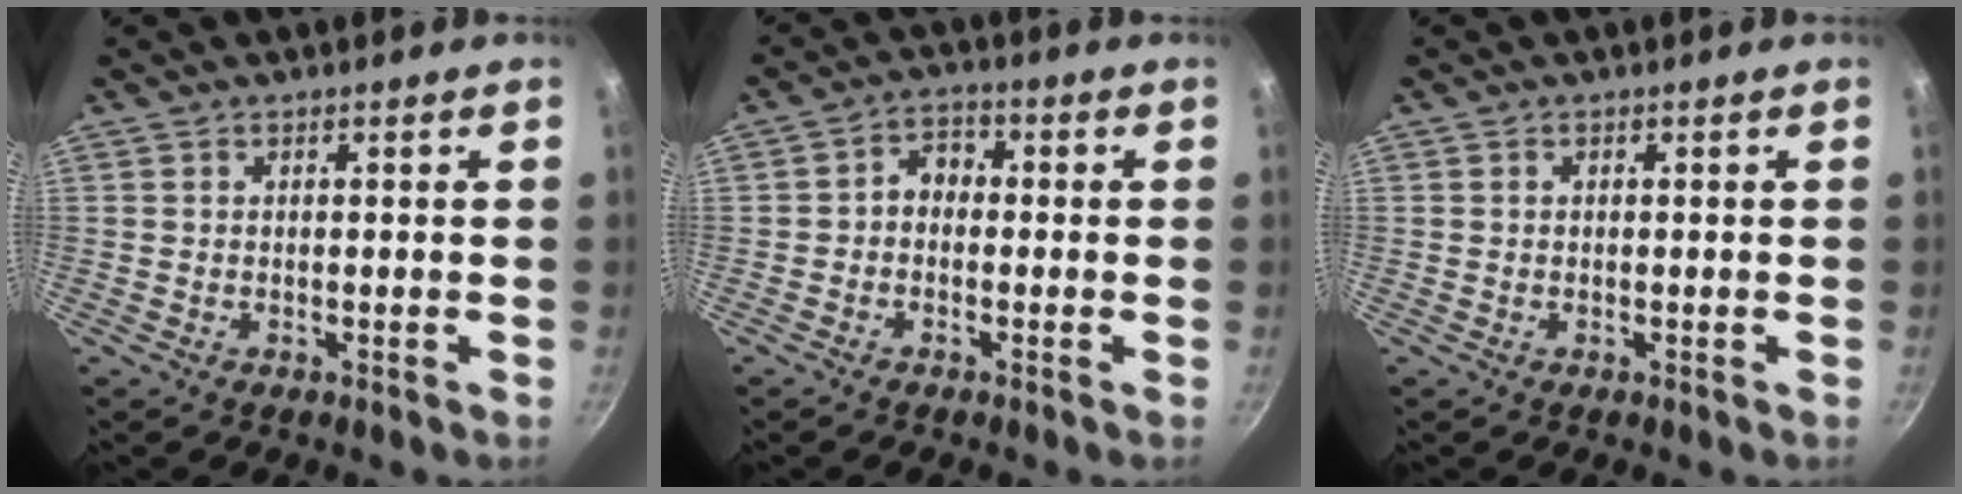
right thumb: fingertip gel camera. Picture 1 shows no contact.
{"total": 3.9, "force": [-0.7, 3.0, 2.3], "torque": [-0.023, 0.020, -0.025]}
{"total": 0.0}